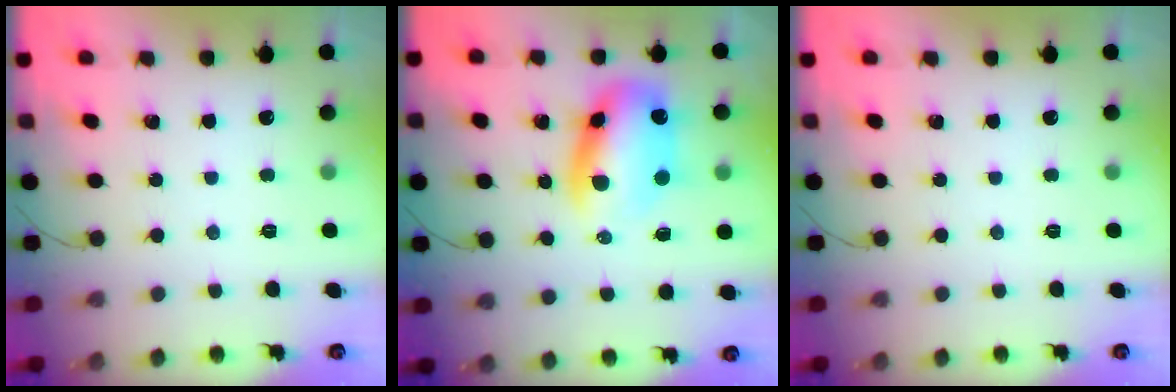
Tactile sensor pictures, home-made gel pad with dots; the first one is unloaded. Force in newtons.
{"total": 11.8, "press": 11.3, "slide": 3.2}
{"total": 0.0}